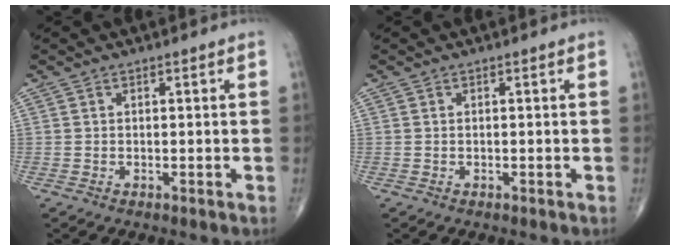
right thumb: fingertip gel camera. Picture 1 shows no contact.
{"total": 0.0}